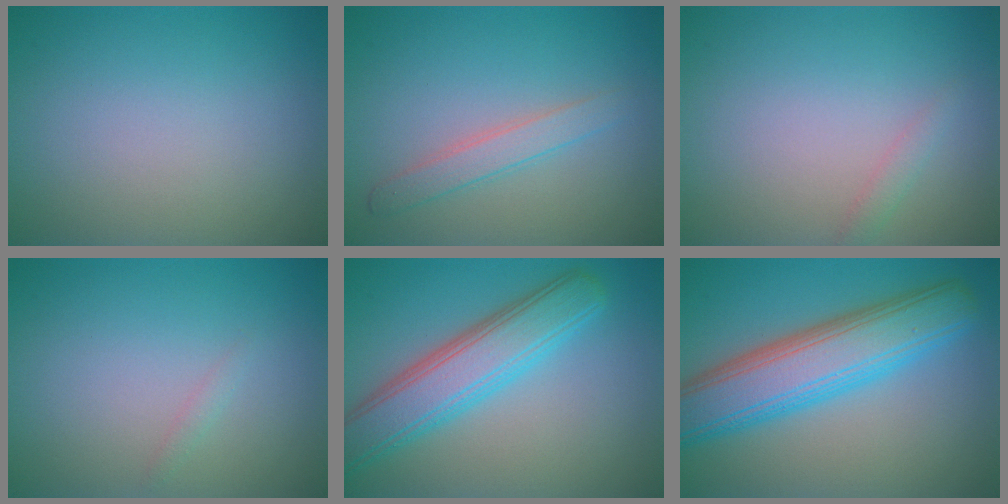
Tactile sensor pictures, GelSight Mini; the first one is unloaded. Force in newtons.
{"total": 2.1, "press": 2.1, "slide": 0.0}
{"total": 0.9, "press": 0.9, "slide": 0.0}
{"total": 0.7, "press": 0.7, "slide": 0.0}
{"total": 6.4, "press": 6.4, "slide": 0.1}
{"total": 8.5, "press": 8.5, "slide": 0.2}